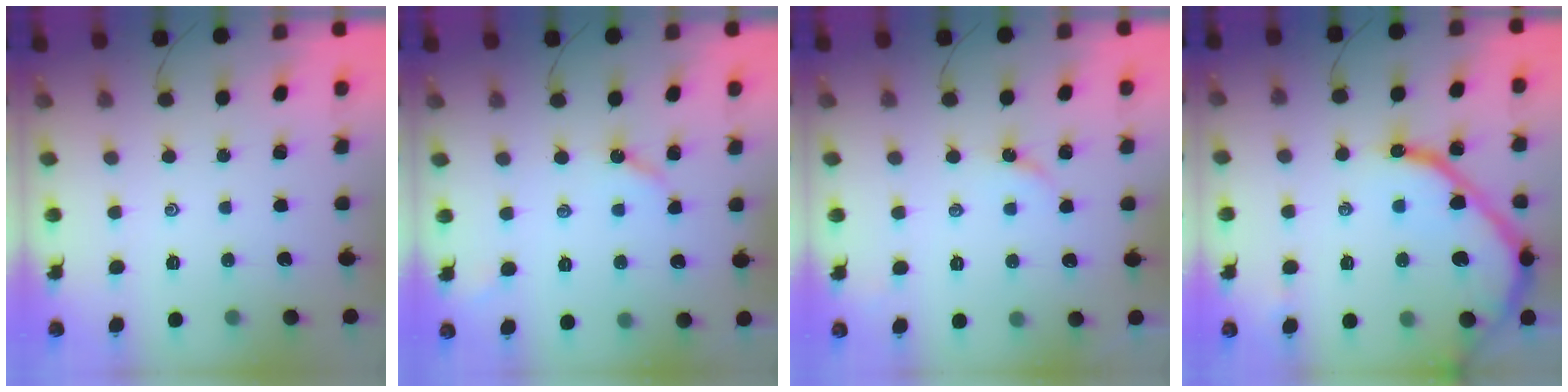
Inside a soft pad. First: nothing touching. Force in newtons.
{"total": 4.2, "press": 4.1, "slide": 0.6}
{"total": 2.9, "press": 2.8, "slide": 0.4}
{"total": 16.3, "press": 16.2, "slide": 1.3}